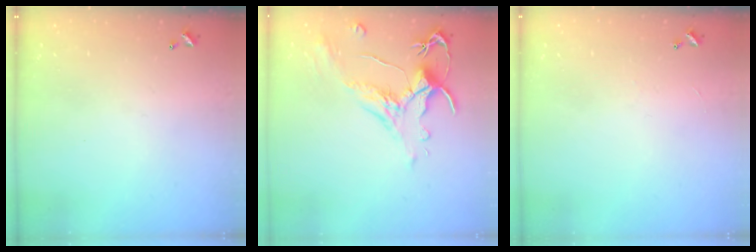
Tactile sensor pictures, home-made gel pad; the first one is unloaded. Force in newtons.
{"total": 1.6, "press": 1.1, "slide": 1.2}
{"total": 1.2, "press": 1.1, "slide": 0.4}